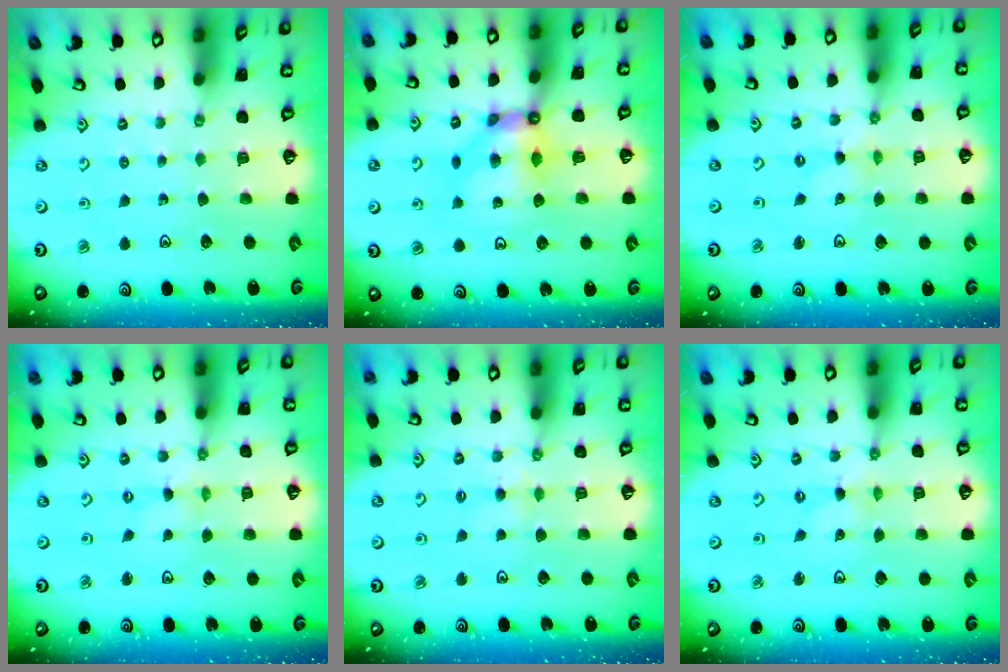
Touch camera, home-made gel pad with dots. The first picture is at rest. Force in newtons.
{"total": 6.5, "press": 6.5, "slide": 0.2}
{"total": 0.7, "press": 0.7, "slide": 0.1}
{"total": 0.0}
{"total": 3.9, "press": 3.9, "slide": 0.4}
{"total": 0.0}